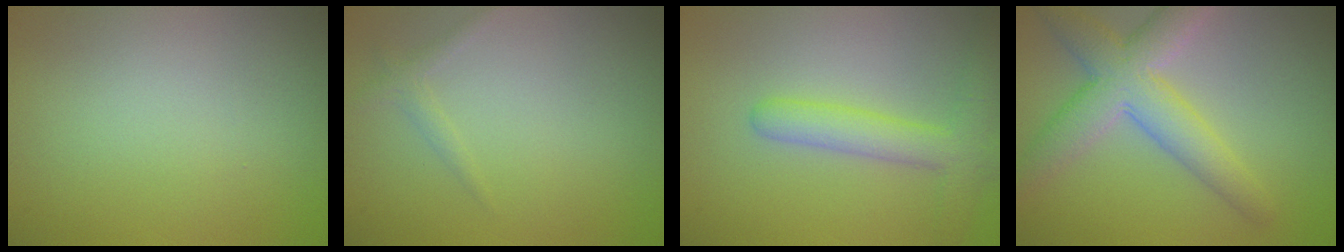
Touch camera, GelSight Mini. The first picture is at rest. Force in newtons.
{"total": 1.0, "press": 1.0, "slide": 0.0}
{"total": 3.9, "press": 3.9, "slide": 0.2}
{"total": 6.0, "press": 6.0, "slide": 0.2}